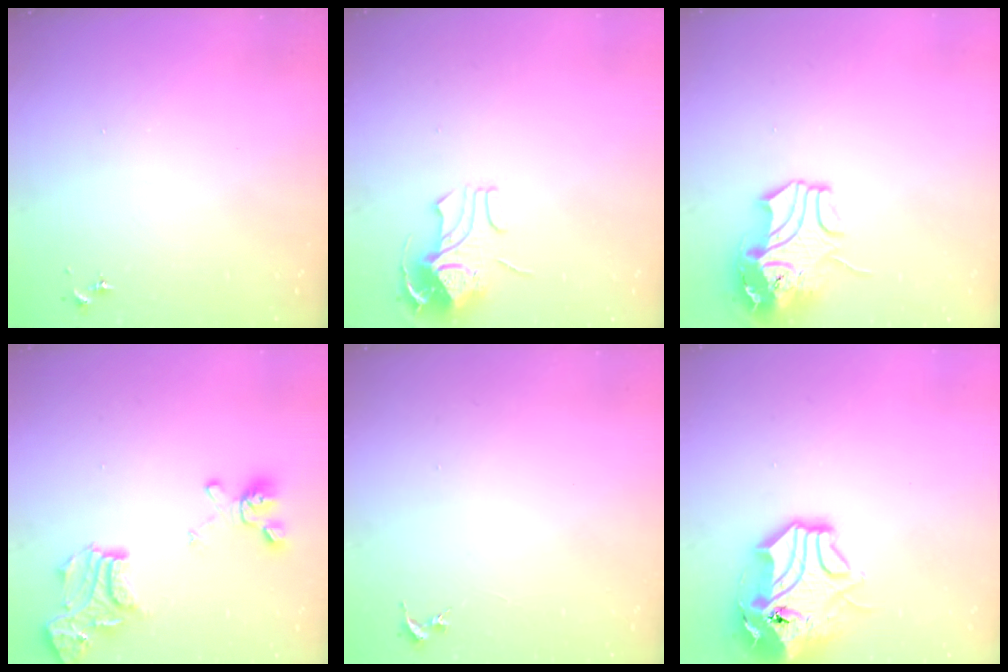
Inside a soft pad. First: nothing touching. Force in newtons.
{"total": 8.9, "press": 8.9, "slide": 0.7}
{"total": 12.0, "press": 11.8, "slide": 2.0}
{"total": 17.7, "press": 17.7, "slide": 1.6}
{"total": 0.0}
{"total": 17.8, "press": 17.5, "slide": 2.8}